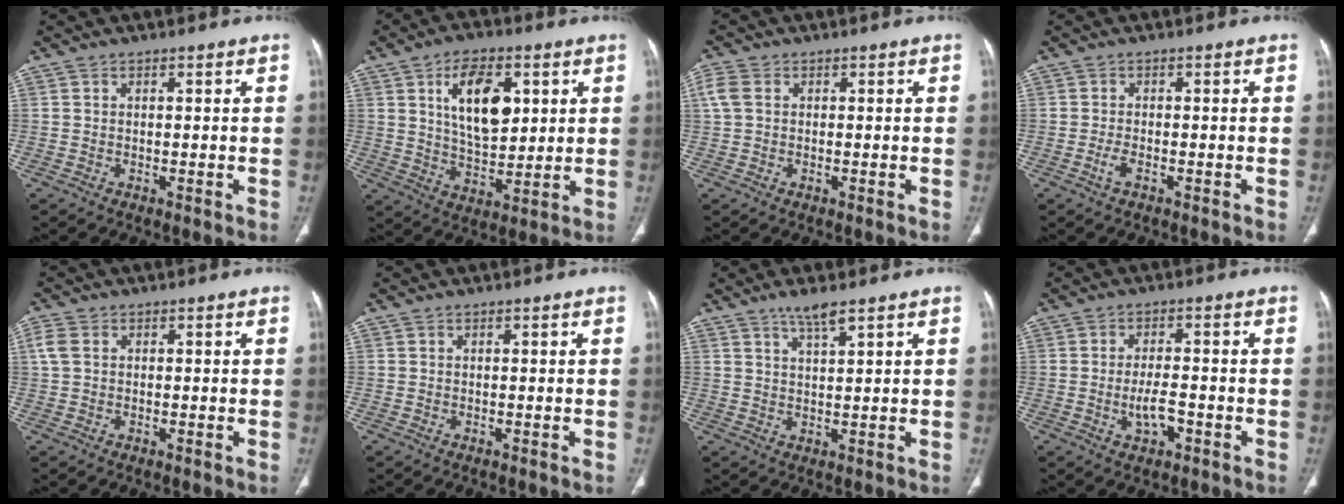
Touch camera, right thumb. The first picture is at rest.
{"total": 13.3, "force": [4.3, 7.4, 10.2], "torque": [-0.142, -0.017, 0.079]}
{"total": 3.5, "force": [0.6, 2.6, 2.1], "torque": [-0.061, 0.009, 0.009]}
{"total": 1.7, "force": [-0.8, 0.6, 1.4], "torque": [-0.033, 0.004, -0.016]}
{"total": 3.0, "force": [0.6, 2.3, 1.8], "torque": [-0.053, 0.007, 0.010]}
{"total": 0.0}
{"total": 3.7, "force": [2.7, 0.3, 2.6], "torque": [-0.053, -0.016, 0.054]}
{"total": 4.7, "force": [-1.6, 2.1, 3.9], "torque": [-0.068, 0.008, -0.026]}